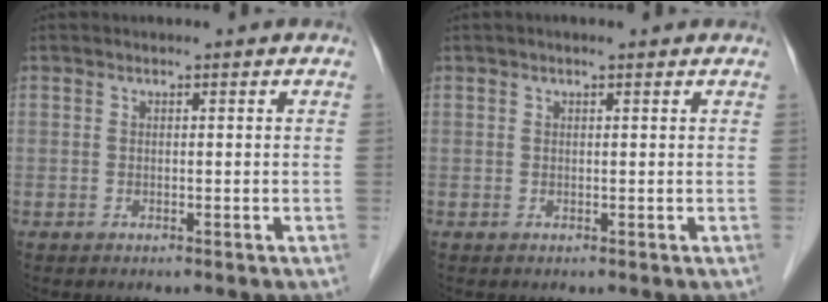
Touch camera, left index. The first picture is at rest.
{"total": 1.1, "force": [0.7, 0.3, 0.8], "torque": [-0.015, 0.009, 0.008]}